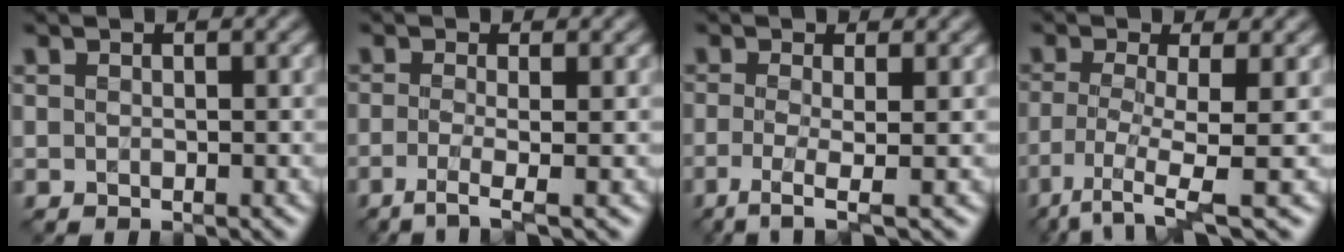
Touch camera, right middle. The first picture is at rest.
{"total": 3.1, "force": [-1.2, 0.8, 2.8], "torque": [-0.044, -0.009, -0.032]}
{"total": 3.4, "force": [-1.1, 0.7, 3.1], "torque": [-0.056, -0.010, -0.028]}
{"total": 4.8, "force": [-2.5, 0.6, 4.0], "torque": [-0.080, -0.012, -0.057]}